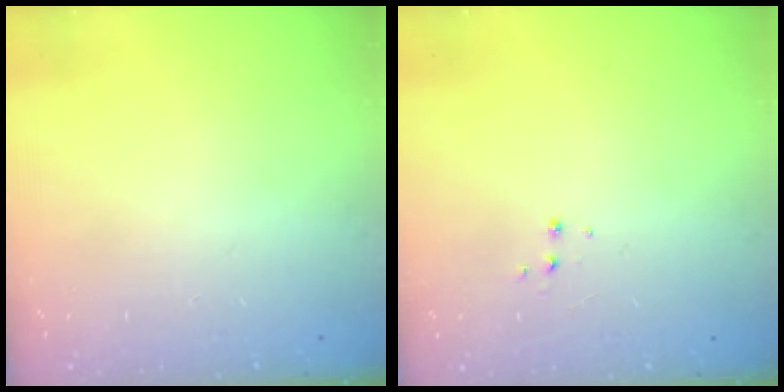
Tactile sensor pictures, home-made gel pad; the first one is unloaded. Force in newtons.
{"total": 3.9, "press": 3.9, "slide": 0.5}